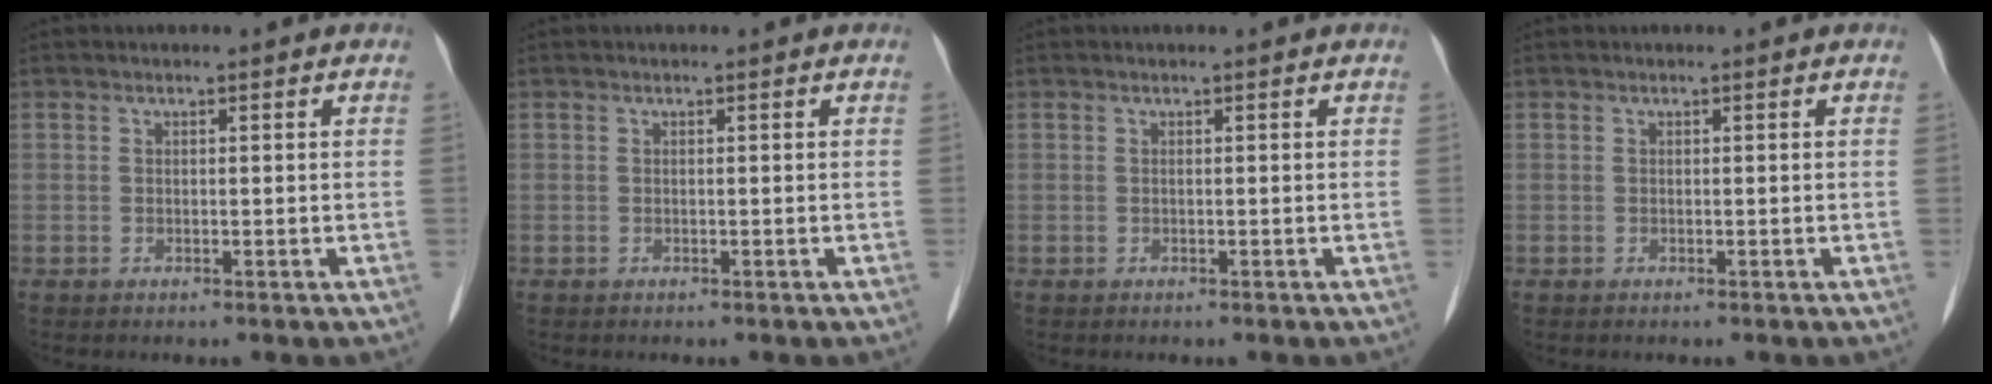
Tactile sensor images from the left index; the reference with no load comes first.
{"total": 0.0}
{"total": 0.0}
{"total": 0.0}